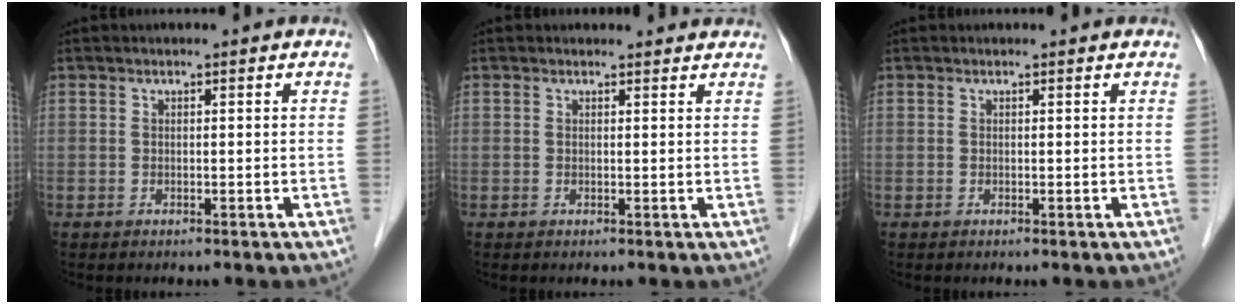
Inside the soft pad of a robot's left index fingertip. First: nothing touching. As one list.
[{"total": 3.1, "force": [3.0, 0.8, 0.2], "torque": [-0.008, 0.006, 0.024]}, {"total": 0.8, "force": [0.8, 0.1, 0.1], "torque": [-0.010, 0.006, 0.006]}]